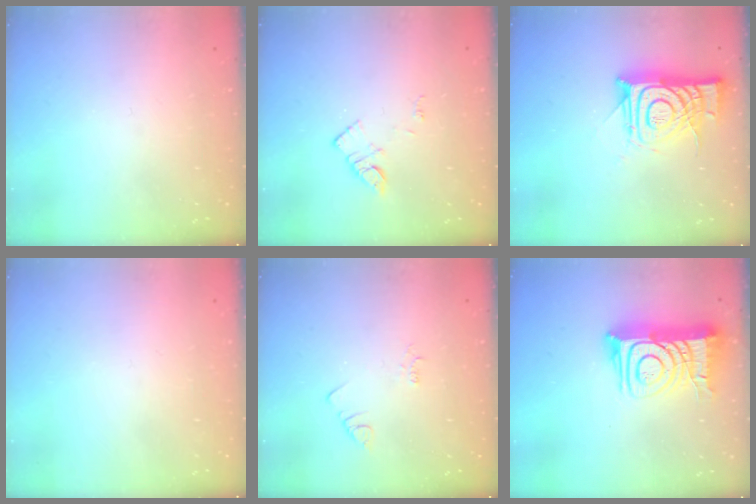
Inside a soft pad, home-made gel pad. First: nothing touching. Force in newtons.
{"total": 5.8, "press": 5.8, "slide": 0.6}
{"total": 14.0, "press": 14.0, "slide": 1.4}
{"total": 1.8, "press": 1.8, "slide": 0.1}
{"total": 1.9, "press": 1.9, "slide": 0.3}
{"total": 16.5, "press": 16.4, "slide": 1.5}